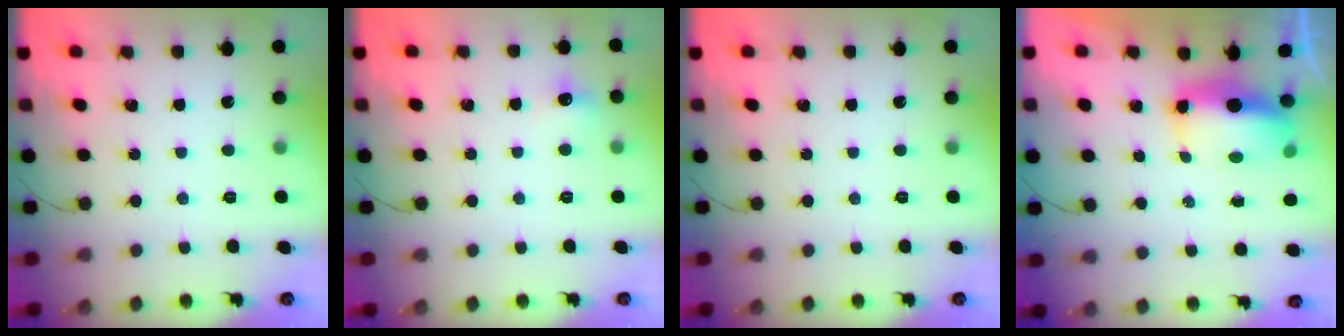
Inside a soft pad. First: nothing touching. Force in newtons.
{"total": 5.7, "press": 5.6, "slide": 1.1}
{"total": 0.0}
{"total": 8.0, "press": 7.9, "slide": 0.9}